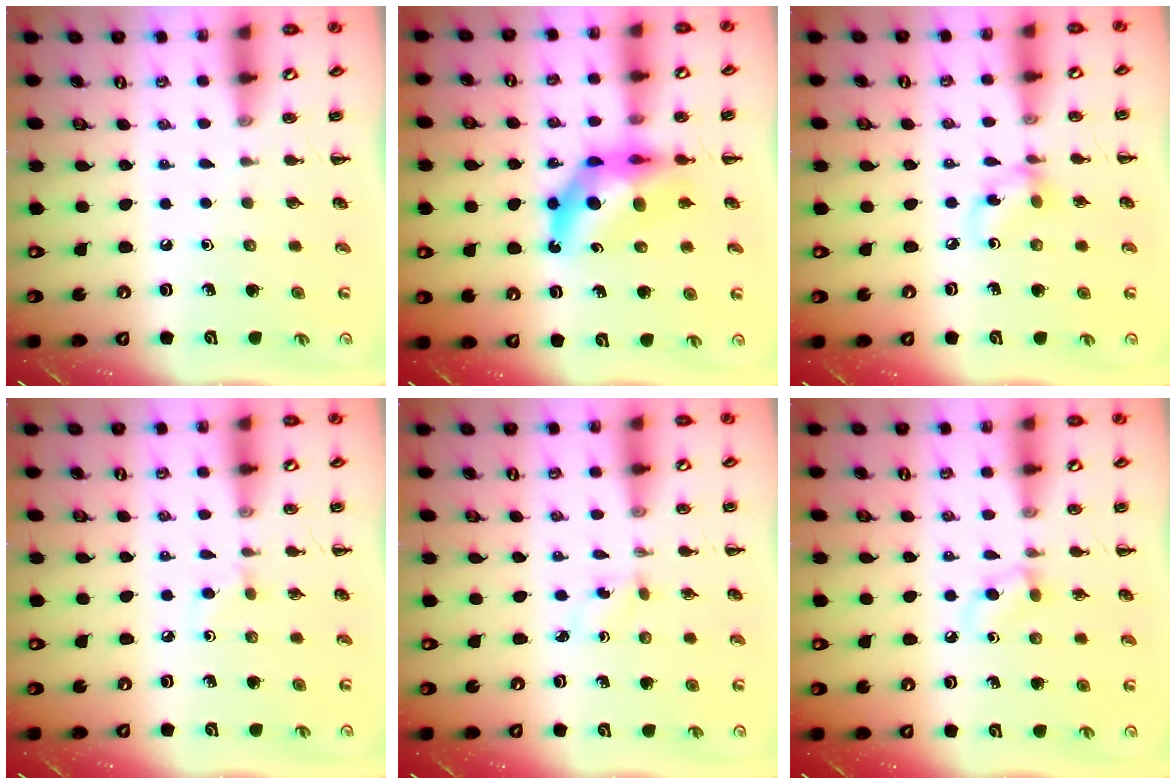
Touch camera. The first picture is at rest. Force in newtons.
{"total": 10.8, "press": 10.3, "slide": 3.3}
{"total": 6.1, "press": 6.0, "slide": 1.1}
{"total": 2.6, "press": 2.4, "slide": 1.1}
{"total": 1.5, "press": 1.4, "slide": 0.7}
{"total": 4.6, "press": 4.3, "slide": 1.7}